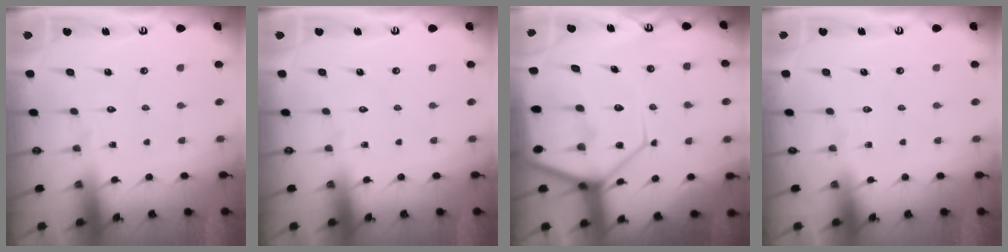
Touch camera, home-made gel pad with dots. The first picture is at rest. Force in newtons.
{"total": 0.0}
{"total": 18.3, "press": 18.3, "slide": 1.8}
{"total": 0.0}